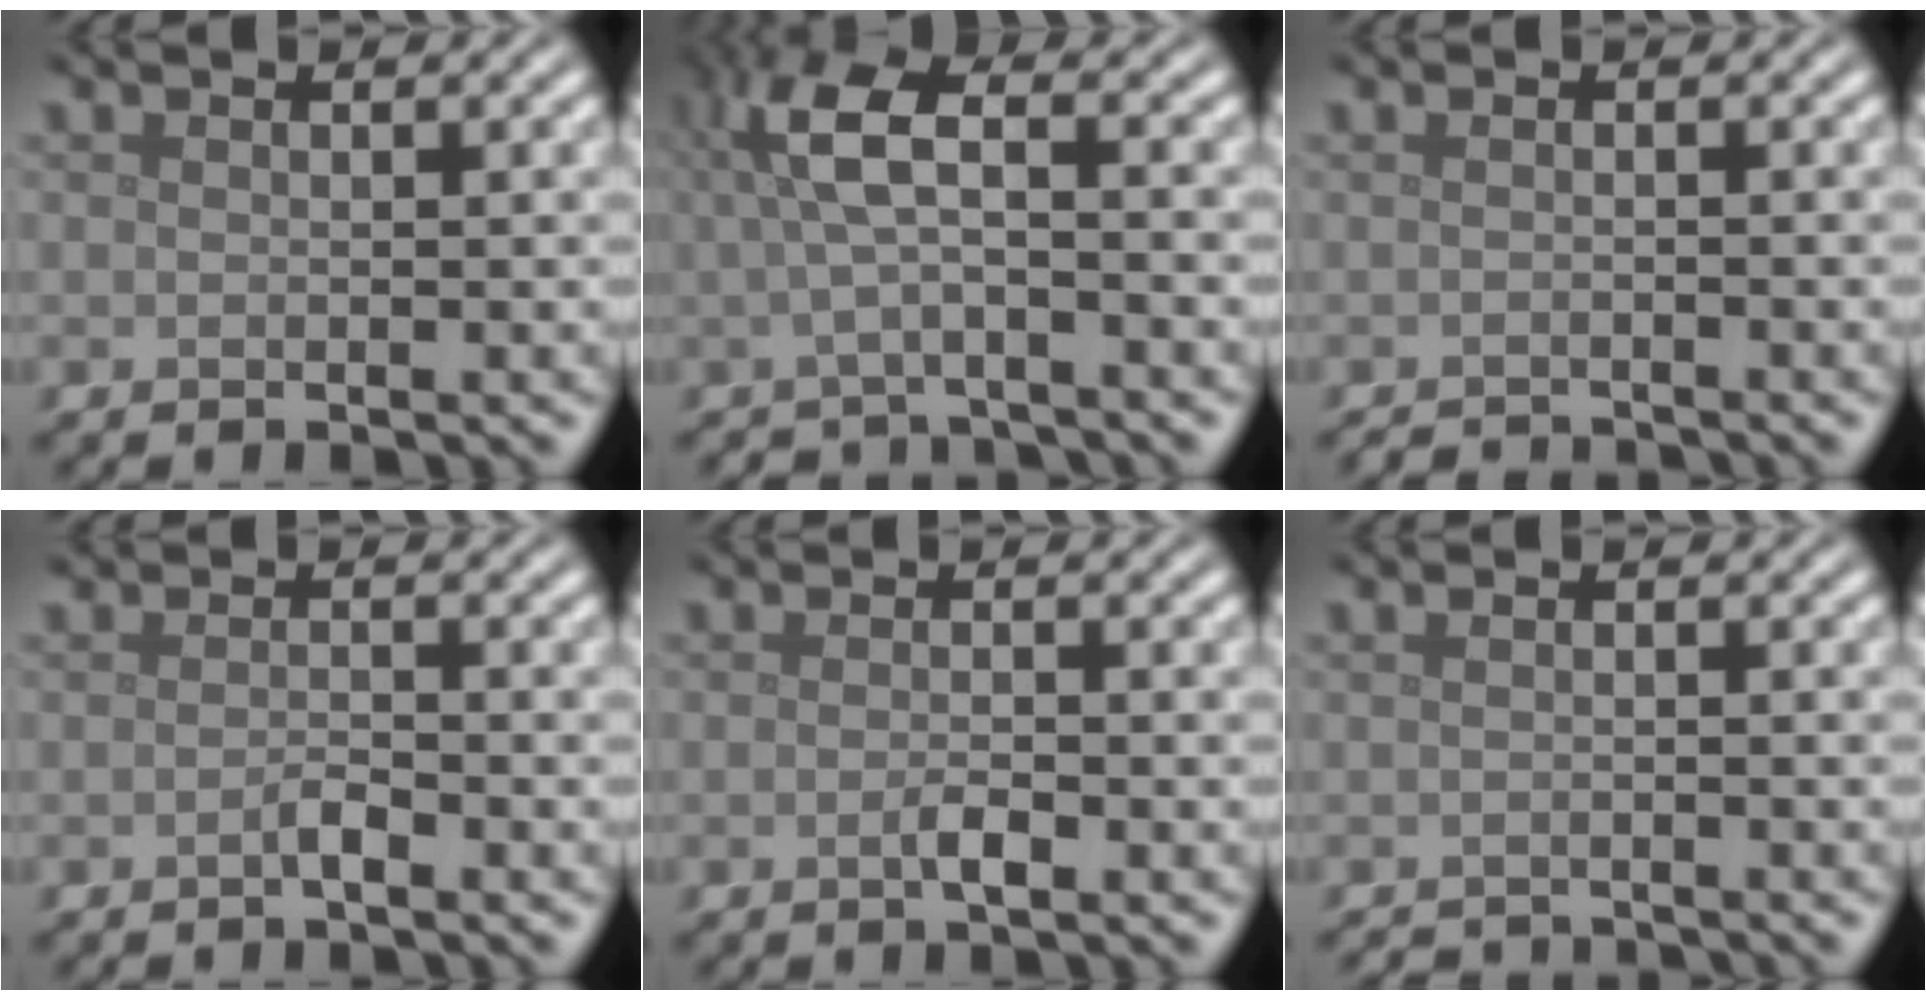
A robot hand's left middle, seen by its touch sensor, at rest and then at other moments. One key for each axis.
{"total": 4.2, "fx": -0.4, "fy": 1.2, "fz": 4.0, "tx": -0.085, "ty": 0.001, "tz": -0.014}
{"total": 2.0, "fx": -1.8, "fy": 0.3, "fz": 0.6, "tx": -0.003, "ty": -0.008, "tz": -0.033}
{"total": 1.0, "fx": -0.6, "fy": 0.2, "fz": 0.7, "tx": -0.016, "ty": 0.001, "tz": -0.010}
{"total": 1.2, "fx": -0.5, "fy": 0.3, "fz": 1.1, "tx": -0.021, "ty": -0.001, "tz": -0.010}
{"total": 2.5, "fx": -2.4, "fy": 0.4, "fz": 0.8, "tx": -0.008, "ty": -0.011, "tz": -0.041}